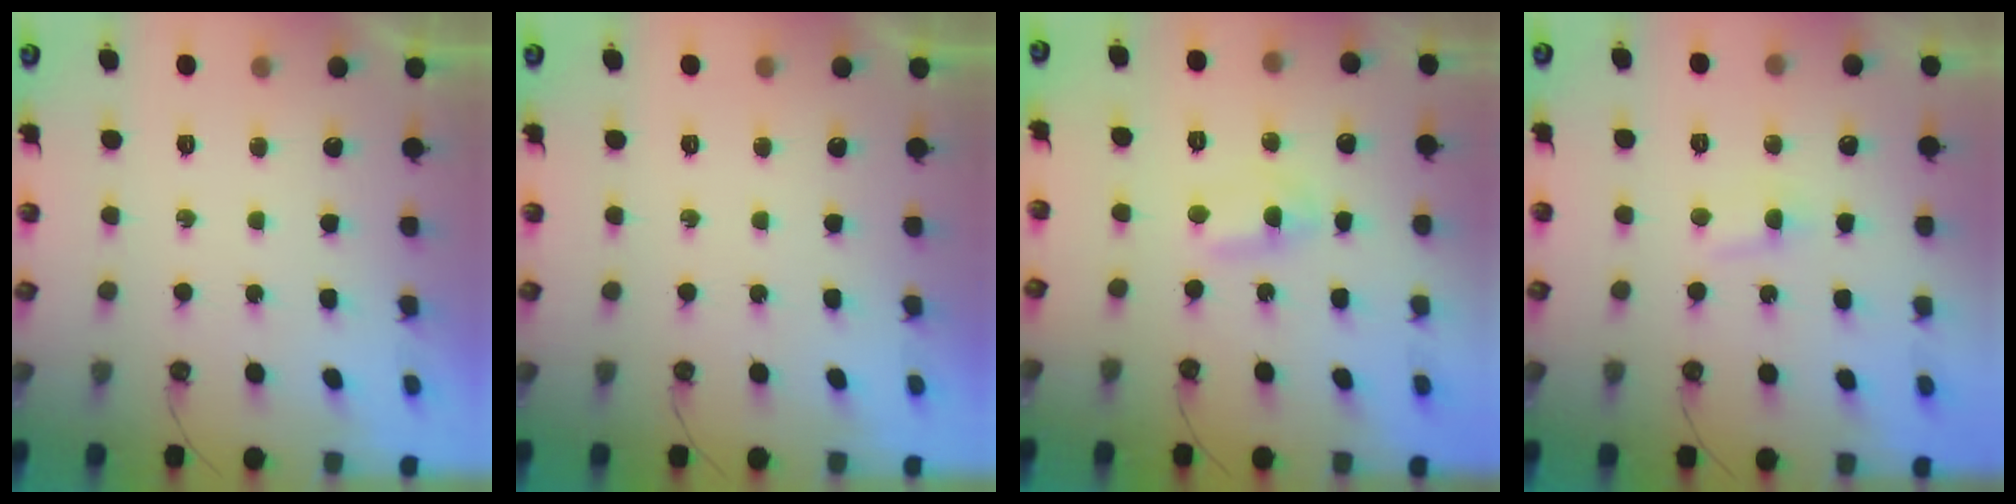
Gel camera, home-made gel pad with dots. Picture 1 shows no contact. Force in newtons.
{"total": 0.0}
{"total": 1.5, "press": 1.3, "slide": 0.7}
{"total": 2.8, "press": 2.7, "slide": 0.7}